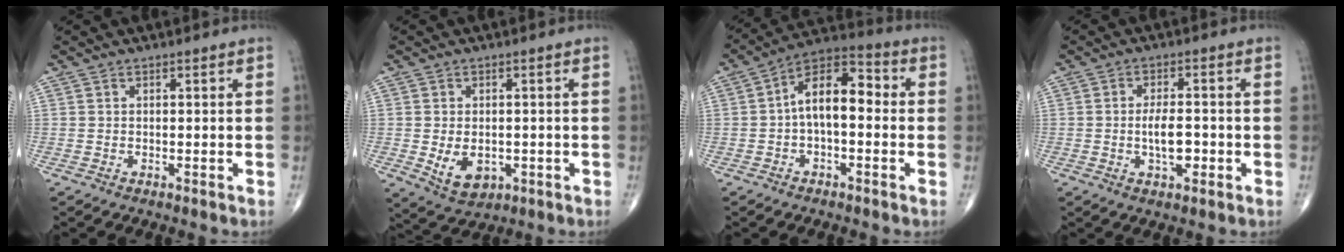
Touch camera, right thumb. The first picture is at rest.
{"total": 6.3, "force": [-1.2, 4.2, 4.5], "torque": [-0.060, -0.005, -0.006]}
{"total": 11.1, "force": [-0.2, 5.8, 9.5], "torque": [-0.143, 0.042, -0.015]}
{"total": 5.3, "force": [-1.0, 2.3, 4.7], "torque": [-0.075, 0.005, -0.017]}